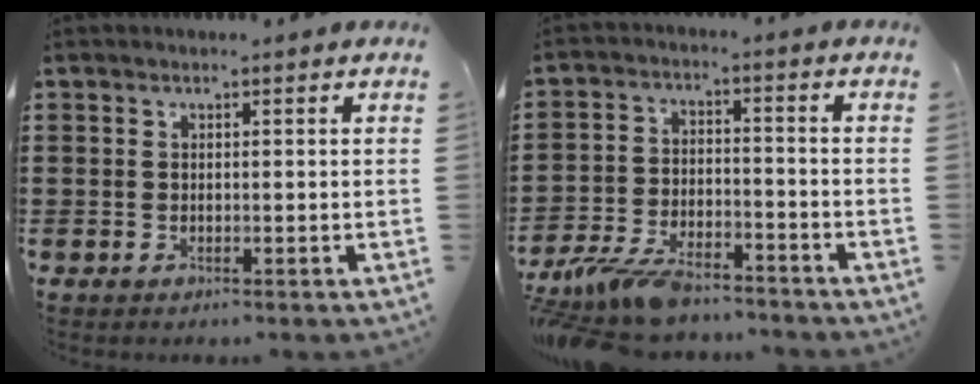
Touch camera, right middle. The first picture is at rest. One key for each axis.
{"total": 8.1, "fx": -7.1, "fy": 2.1, "fz": 3.4, "tx": -0.077, "ty": 0.008, "tz": -0.139}